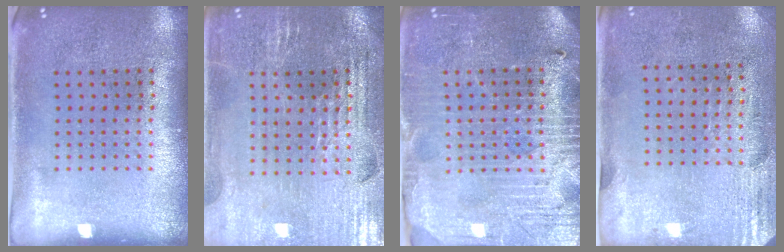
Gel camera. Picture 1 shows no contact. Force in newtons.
{"total": 2.8, "press": 2.8, "slide": 0.5}
{"total": 3.8, "press": 3.6, "slide": 1.3}
{"total": 2.9, "press": 2.5, "slide": 1.5}